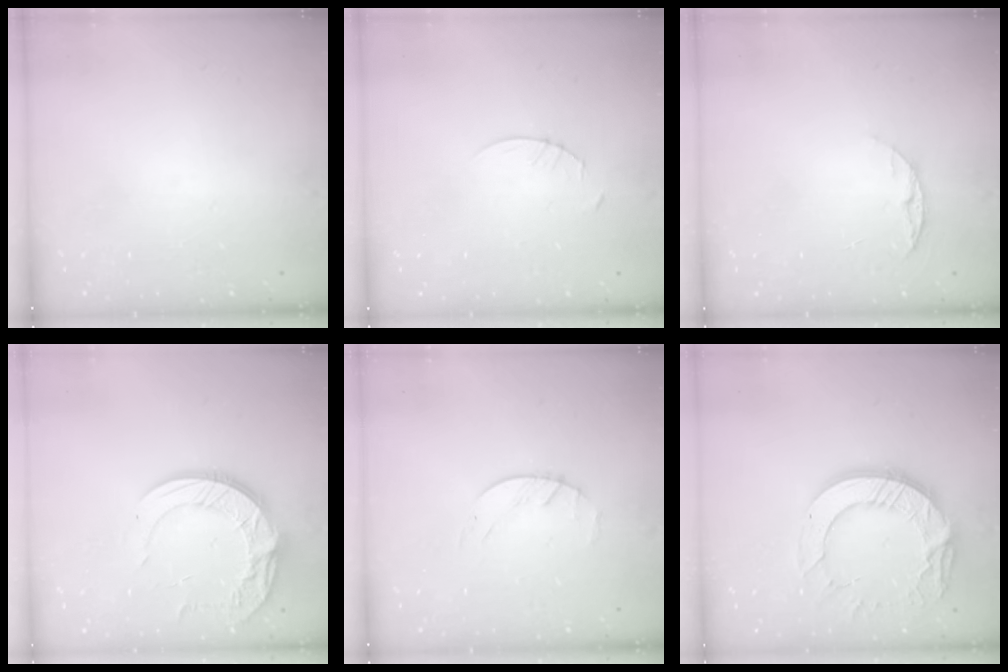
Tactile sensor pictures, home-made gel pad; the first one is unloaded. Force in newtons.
{"total": 2.9, "press": 2.9, "slide": 0.4}
{"total": 6.4, "press": 6.3, "slide": 0.7}
{"total": 13.6, "press": 13.5, "slide": 1.2}
{"total": 2.2, "press": 2.2, "slide": 0.4}
{"total": 15.1, "press": 15.1, "slide": 0.9}